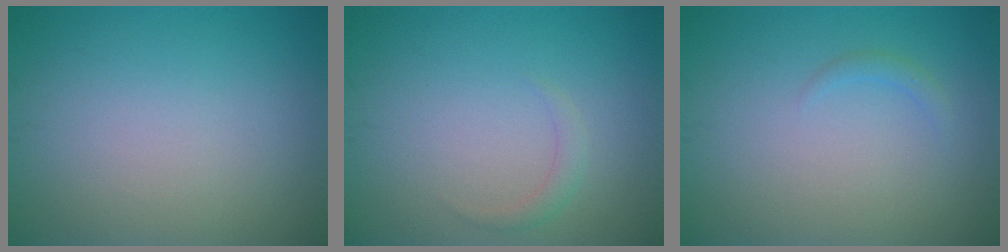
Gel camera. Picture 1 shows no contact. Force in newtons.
{"total": 1.0, "press": 1.0, "slide": 0.1}
{"total": 0.8, "press": 0.8, "slide": 0.0}